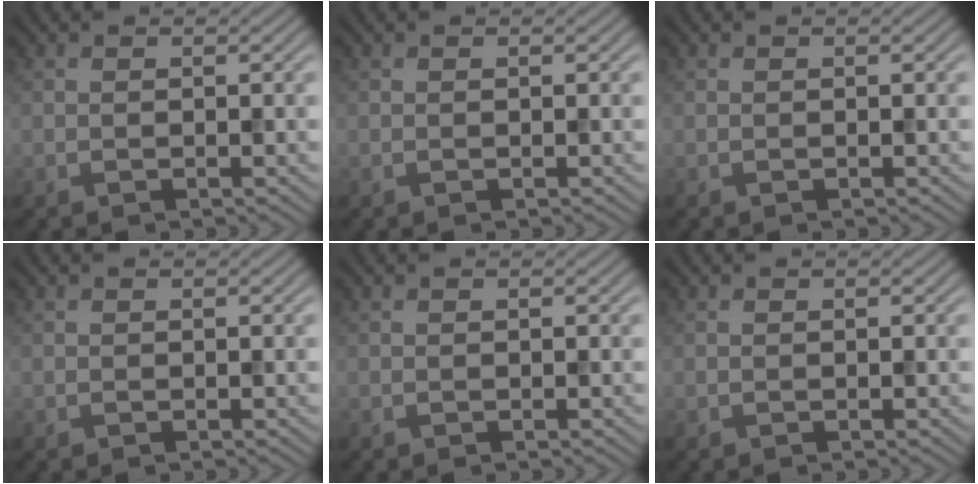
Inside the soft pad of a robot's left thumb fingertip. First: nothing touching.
{"total": 0.0}
{"total": 0.0}
{"total": 0.0}
{"total": 0.0}
{"total": 0.0}